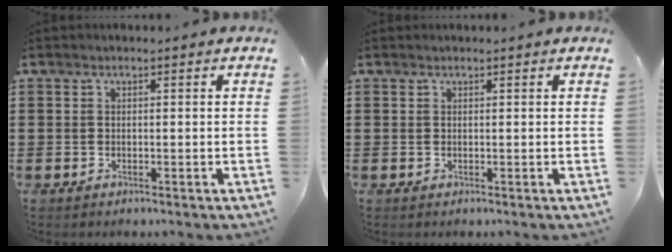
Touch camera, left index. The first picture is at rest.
{"total": 0.0}